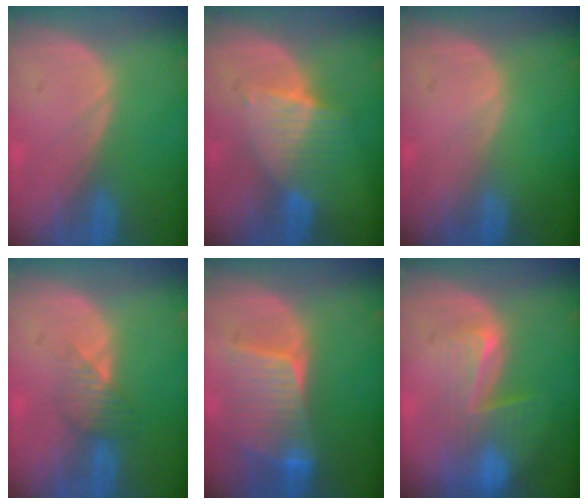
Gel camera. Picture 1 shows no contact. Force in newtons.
{"total": 6.6, "press": 5.8, "slide": 3.0}
{"total": 0.0}
{"total": 3.5, "press": 3.1, "slide": 1.6}
{"total": 7.3, "press": 7.3, "slide": 1.0}
{"total": 8.2, "press": 7.1, "slide": 4.0}